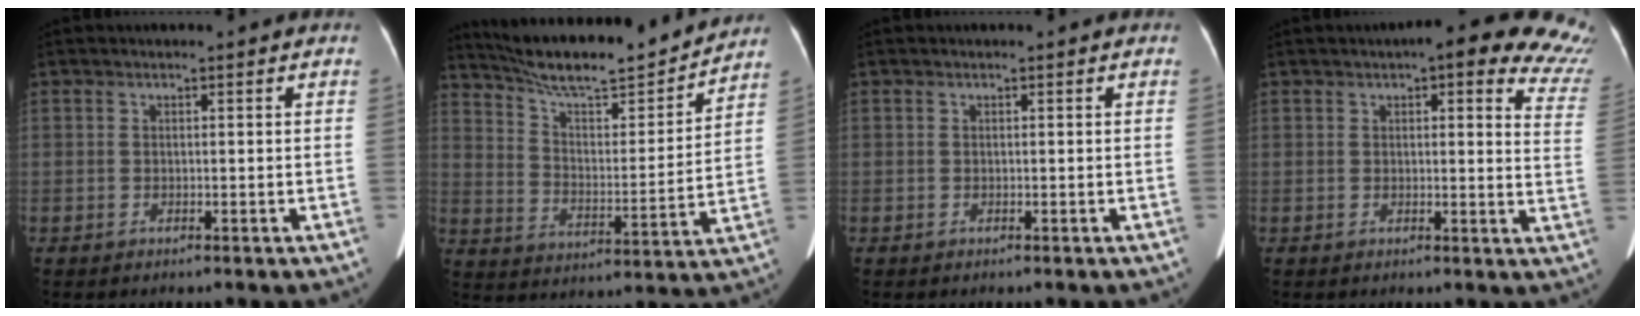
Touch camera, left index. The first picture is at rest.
{"total": 19.2, "force": [17.5, 1.9, 7.7], "torque": [-0.134, -0.004, 0.269]}
{"total": 0.0}
{"total": 16.7, "force": [13.4, 4.0, 9.1], "torque": [-0.075, -0.022, 0.119]}